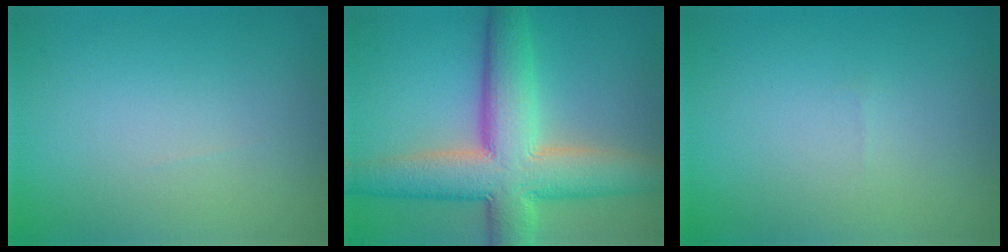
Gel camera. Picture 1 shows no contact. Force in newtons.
{"total": 10.1, "press": 10.1, "slide": 0.7}
{"total": 0.0}